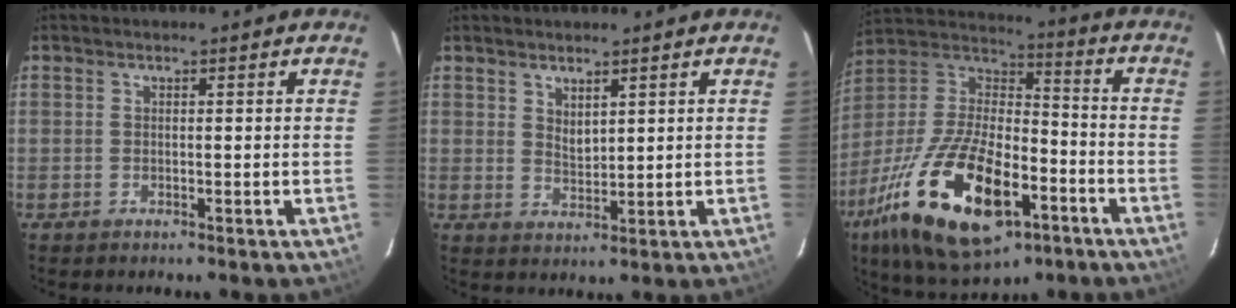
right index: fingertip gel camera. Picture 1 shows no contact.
{"total": 3.0, "force": [2.2, 1.2, 1.7], "torque": [-0.028, -0.004, 0.040]}
{"total": 26.0, "force": [-12.2, 11.4, 20.0], "torque": [-0.399, -0.032, -0.203]}